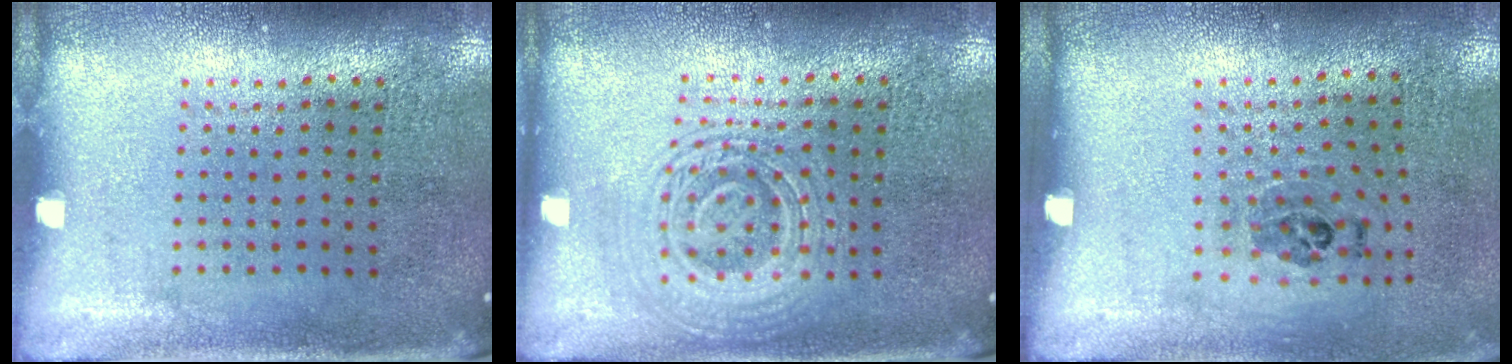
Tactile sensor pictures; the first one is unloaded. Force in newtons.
{"total": 2.9, "press": 2.8, "slide": 0.5}
{"total": 1.1, "press": 0.7, "slide": 0.8}